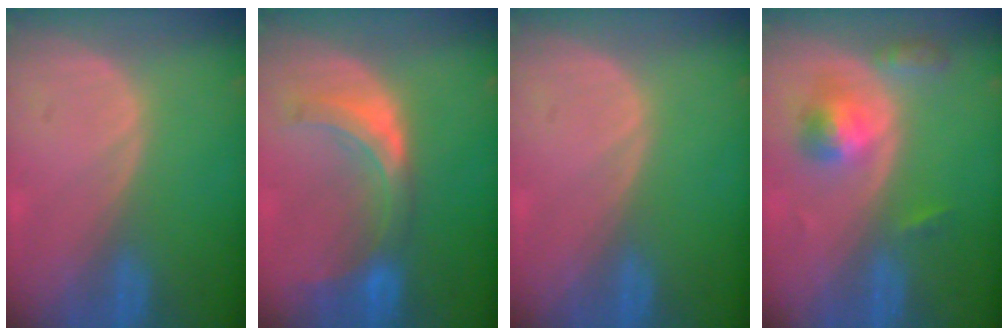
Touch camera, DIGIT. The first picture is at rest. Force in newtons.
{"total": 7.6, "press": 6.9, "slide": 3.2}
{"total": 0.0}
{"total": 5.3, "press": 4.9, "slide": 1.9}